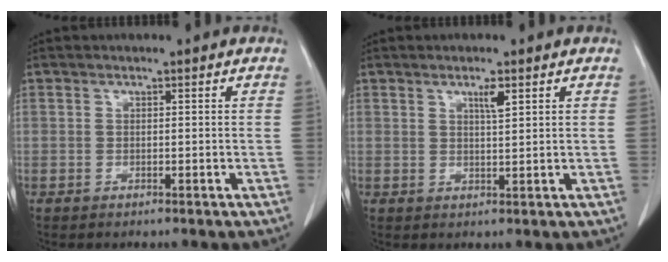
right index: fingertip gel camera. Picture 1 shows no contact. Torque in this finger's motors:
{"motor_torque": [0.28, 0.26, 0.01, 0.02]}